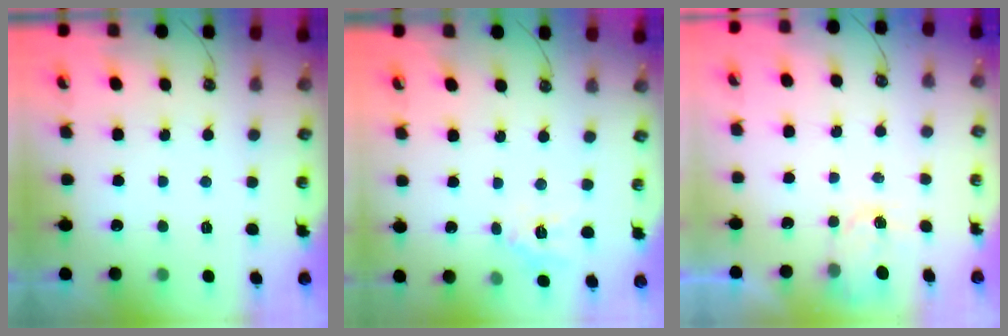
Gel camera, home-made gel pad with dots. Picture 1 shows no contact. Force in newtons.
{"total": 9.5, "press": 9.5, "slide": 0.9}
{"total": 2.6, "press": 2.5, "slide": 0.4}